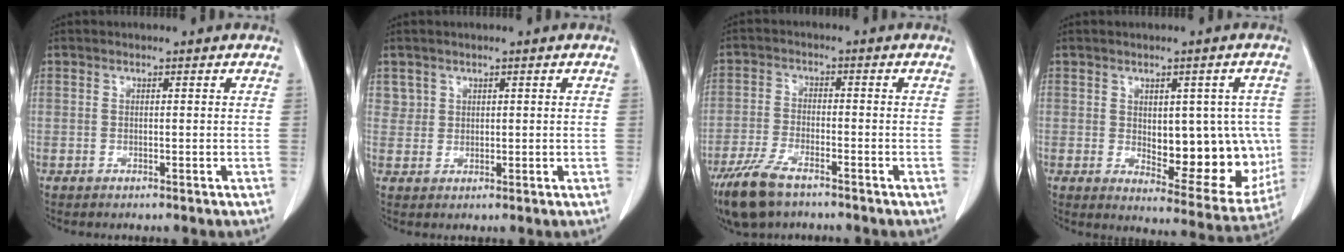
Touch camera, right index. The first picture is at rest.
{"total": 2.1, "force": [1.2, 1.7, -0.2], "torque": [0.018, 0.003, 0.015]}
{"total": 8.1, "force": [-5.8, 2.6, 4.9], "torque": [-0.106, -0.016, -0.107]}
{"total": 13.6, "force": [-0.4, 6.2, 12.0], "torque": [-0.139, -0.001, 0.016]}